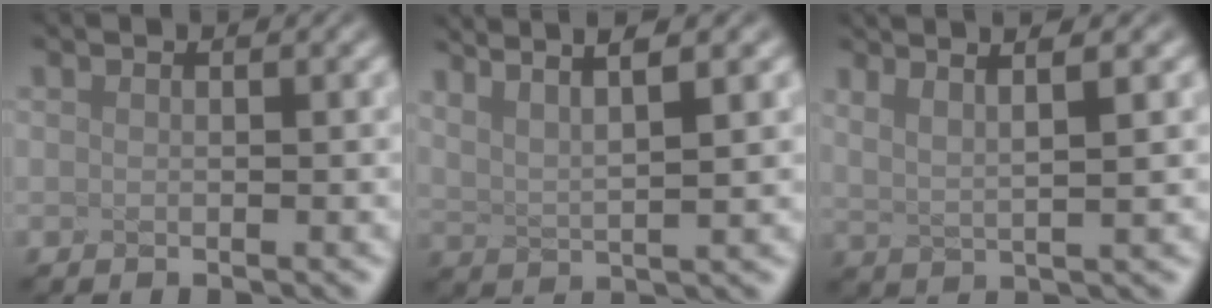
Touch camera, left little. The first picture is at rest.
{"total": 4.2, "force": [2.7, -0.1, 3.2], "torque": [-0.088, 0.013, 0.066]}
{"total": 3.2, "force": [1.6, -0.2, 2.8], "torque": [-0.080, 0.010, 0.043]}